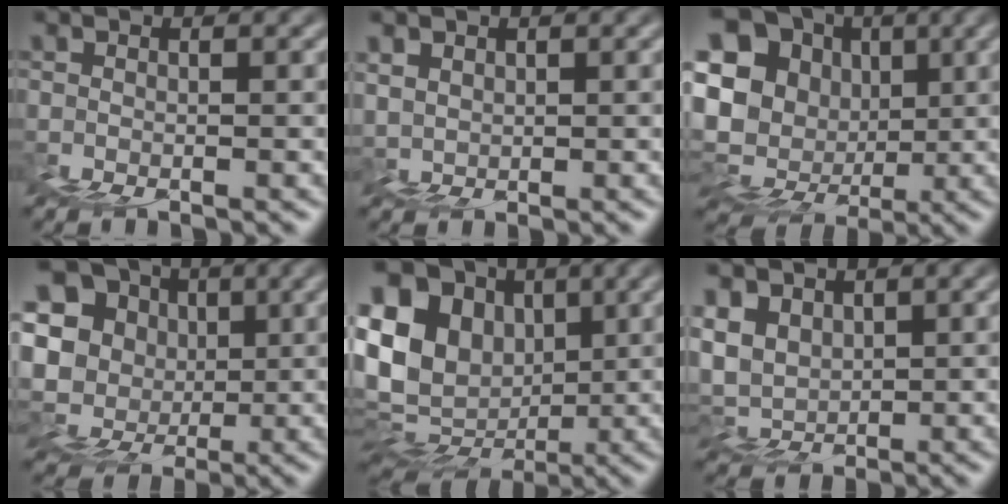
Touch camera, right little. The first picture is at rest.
{"total": 1.9, "force": [1.6, 0.8, -0.5], "torque": [0.023, 0.006, 0.040]}
{"total": 16.5, "force": [3.8, 15.4, 4.6], "torque": [-0.142, 0.011, 0.064]}
{"total": 15.3, "force": [6.5, 13.1, 4.5], "torque": [-0.143, 0.042, 0.113]}
{"total": 15.6, "force": [4.6, 12.9, 7.6], "torque": [-0.163, 0.036, 0.083]}
{"total": 6.6, "force": [4.9, 4.2, 1.2], "torque": [-0.031, 0.028, 0.089]}